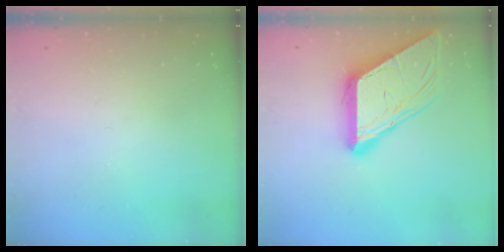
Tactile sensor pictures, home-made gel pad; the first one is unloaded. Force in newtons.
{"total": 11.8, "press": 11.7, "slide": 1.2}